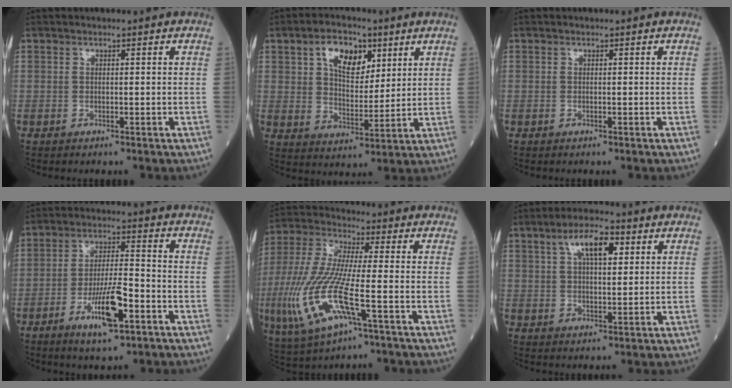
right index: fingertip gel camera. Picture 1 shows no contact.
{"total": 9.1, "force": [4.3, 5.0, 6.3], "torque": [-0.110, 0.016, 0.077]}
{"total": 0.0}
{"total": 9.4, "force": [-4.4, 1.7, 8.2], "torque": [-0.156, -0.006, -0.073]}
{"total": 15.7, "force": [-5.0, 2.8, 14.6], "torque": [-0.335, -0.020, -0.091]}
{"total": 7.4, "force": [3.3, 2.4, 6.2], "torque": [-0.111, 0.015, 0.055]}